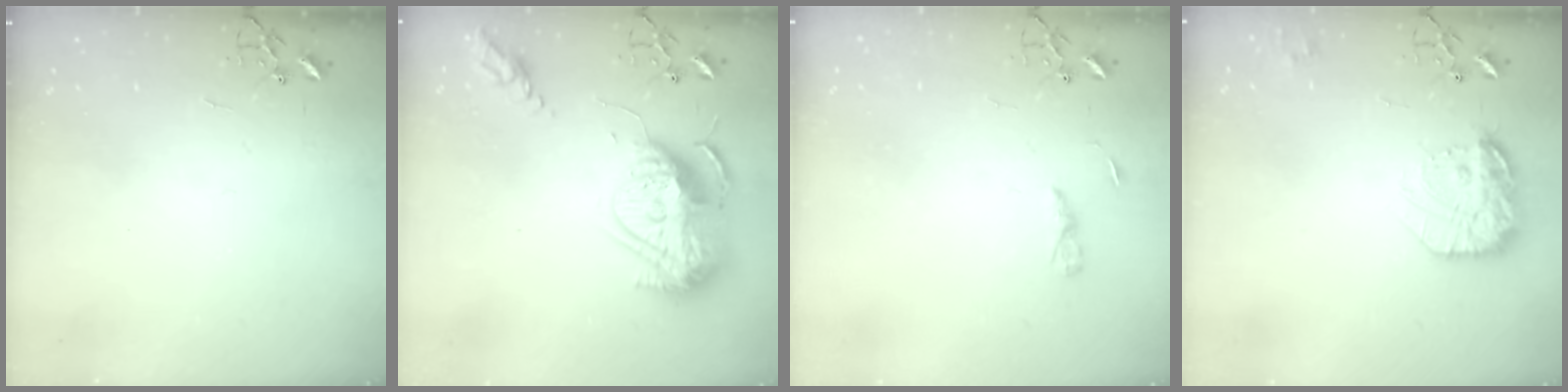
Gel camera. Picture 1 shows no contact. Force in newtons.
{"total": 18.8, "press": 18.7, "slide": 1.9}
{"total": 2.9, "press": 2.9, "slide": 0.3}
{"total": 17.7, "press": 17.6, "slide": 1.0}